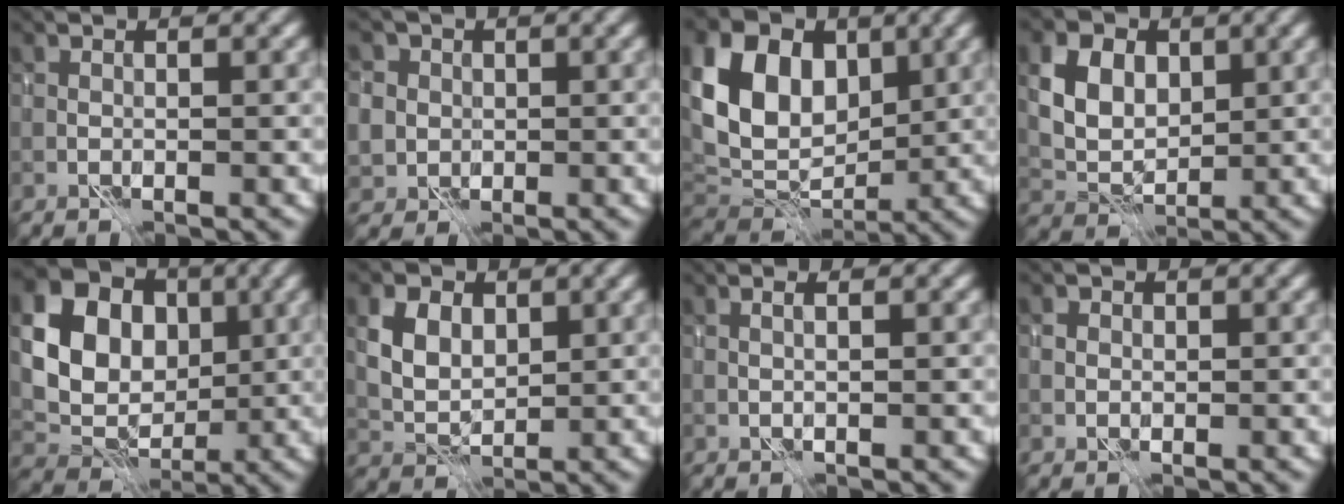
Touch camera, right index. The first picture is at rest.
{"total": 6.6, "force": [1.3, 6.1, 2.2], "torque": [-0.045, 0.027, -0.006]}
{"total": 10.6, "force": [3.3, 7.5, 6.8], "torque": [-0.144, 0.015, 0.054]}
{"total": 5.3, "force": [2.0, 3.7, 3.2], "torque": [-0.075, 0.003, 0.032]}
{"total": 19.1, "force": [5.8, 16.2, 8.4], "torque": [-0.189, 0.026, 0.078]}
{"total": 4.8, "force": [1.9, 3.2, 3.0], "torque": [-0.067, 0.005, 0.032]}
{"total": 0.7, "force": [0.4, -0.2, 0.5], "torque": [-0.013, 0.003, 0.008]}
{"total": 1.0, "force": [0.3, 1.0, 0.3], "torque": [-0.003, 0.002, 0.003]}